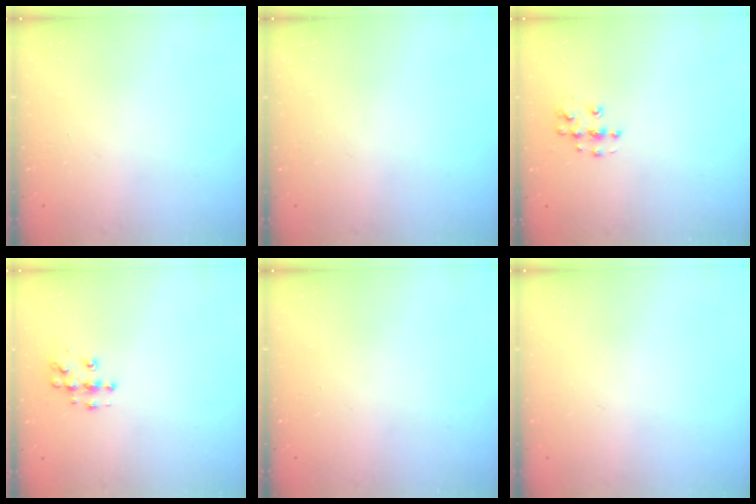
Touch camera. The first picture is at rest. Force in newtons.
{"total": 0.0}
{"total": 6.7, "press": 6.7, "slide": 0.3}
{"total": 8.5, "press": 8.5, "slide": 0.5}
{"total": 0.0}
{"total": 0.0}